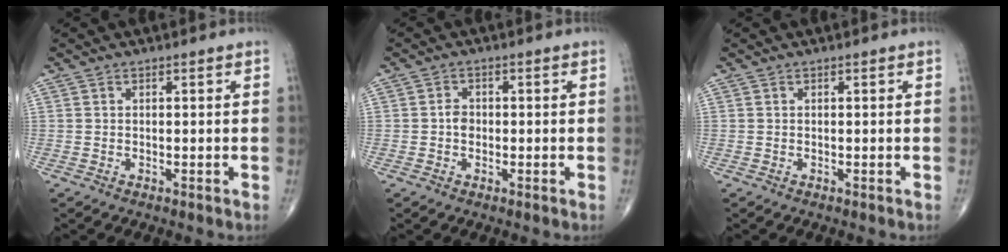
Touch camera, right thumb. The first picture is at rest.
{"total": 2.1, "force": [-0.2, 1.8, 1.1], "torque": [-0.006, 0.006, -0.007]}
{"total": 0.0}